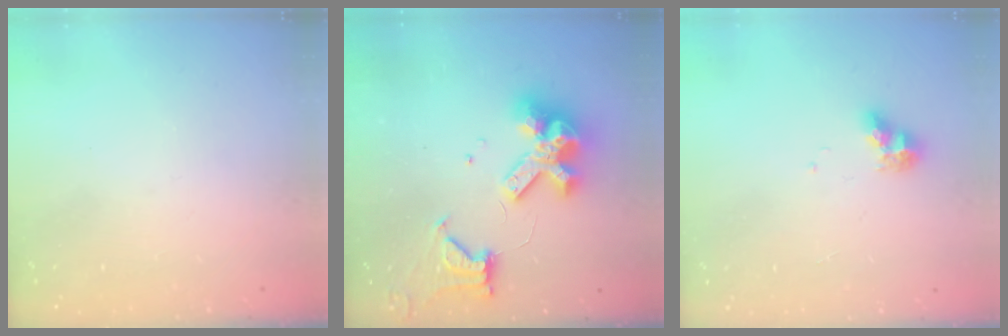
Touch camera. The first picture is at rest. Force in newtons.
{"total": 14.6, "press": 14.5, "slide": 1.8}
{"total": 7.4, "press": 7.4, "slide": 0.5}